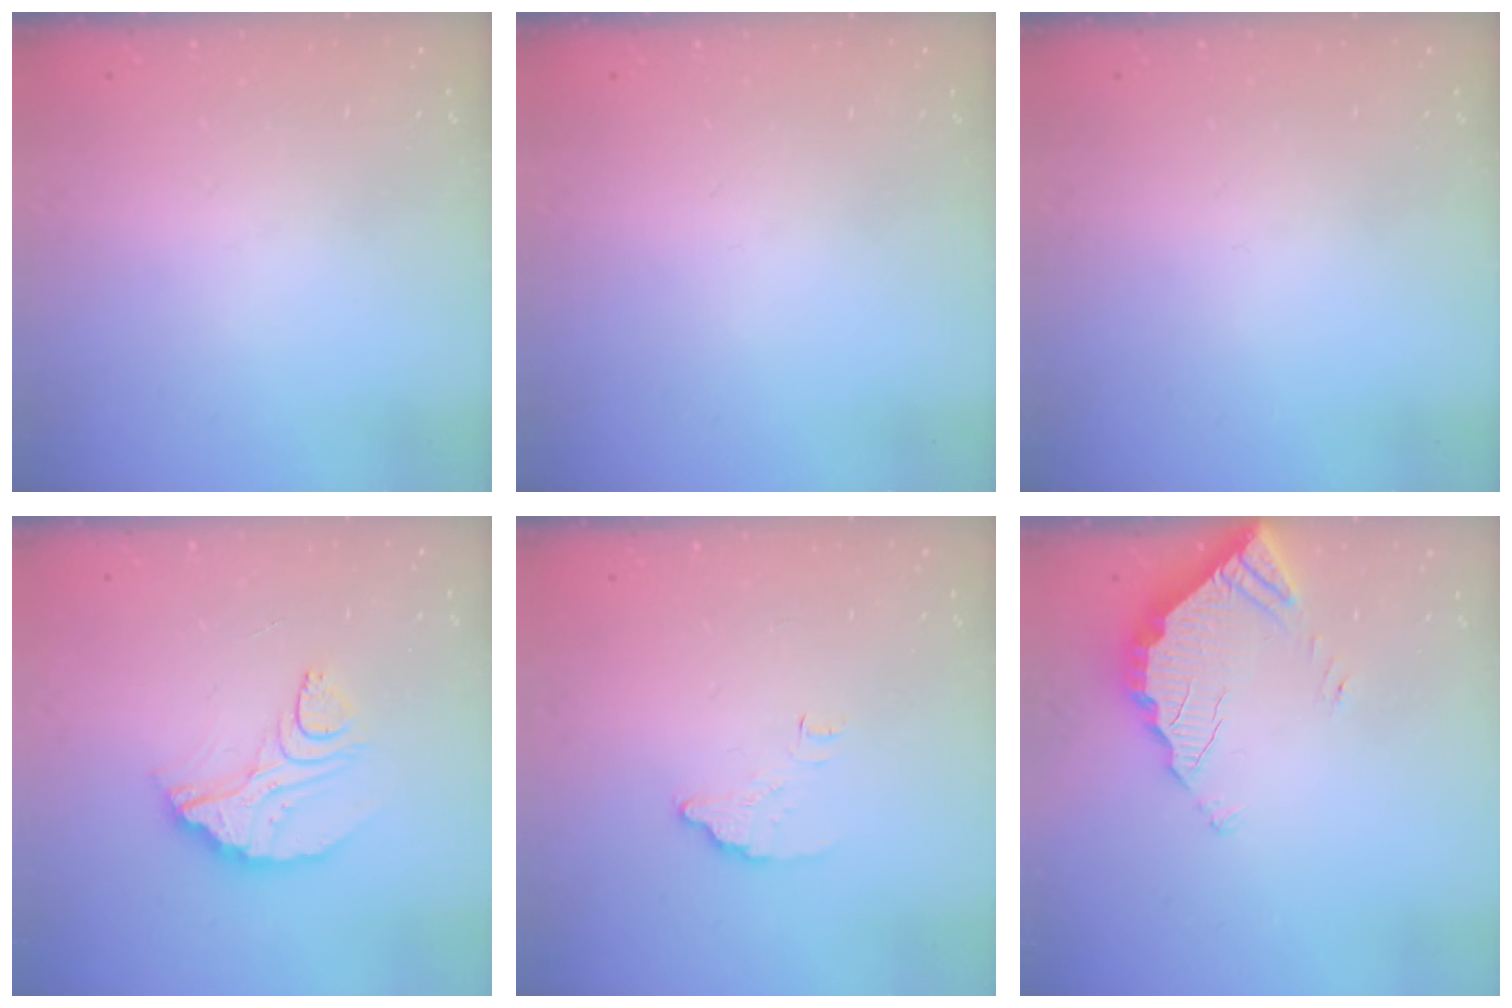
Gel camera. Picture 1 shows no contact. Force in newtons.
{"total": 0.0}
{"total": 0.0}
{"total": 10.7, "press": 10.7, "slide": 0.8}
{"total": 4.2, "press": 4.1, "slide": 0.3}
{"total": 3.5, "press": 3.5, "slide": 0.2}